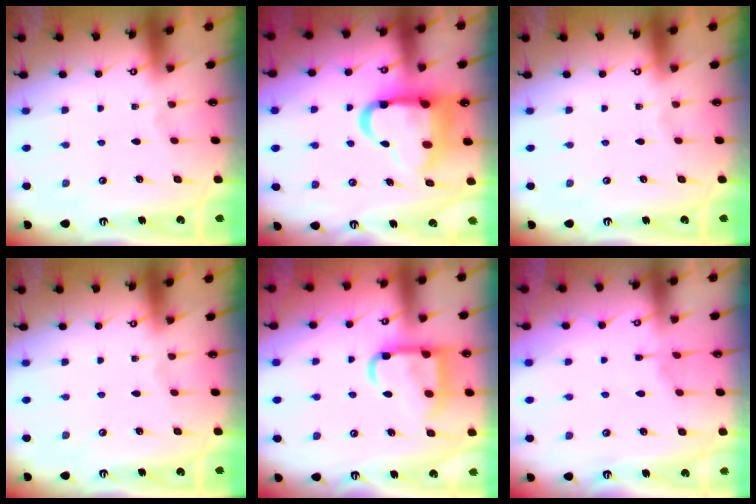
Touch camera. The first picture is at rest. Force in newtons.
{"total": 16.2, "press": 16.1, "slide": 1.9}
{"total": 0.0}
{"total": 0.0}
{"total": 13.9, "press": 13.9, "slide": 1.4}
{"total": 2.8, "press": 2.7, "slide": 0.3}